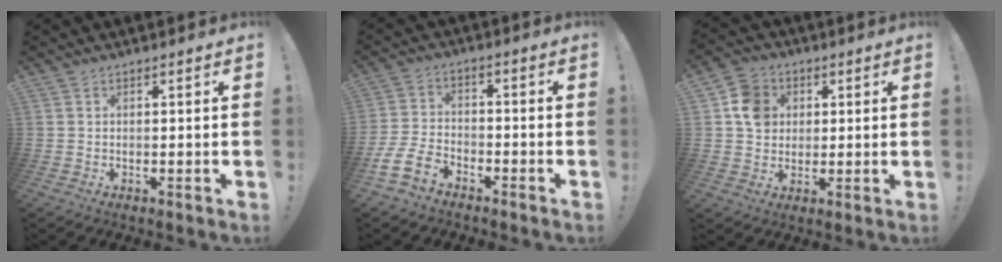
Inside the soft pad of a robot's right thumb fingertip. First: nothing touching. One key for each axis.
{"total": 9.9, "fx": -6.6, "fy": 5.6, "fz": 4.8, "tx": -0.104, "ty": 0.030, "tz": -0.121}
{"total": 9.9, "fx": 2.3, "fy": 8.8, "fz": 3.8, "tx": -0.046, "ty": 0.003, "tz": 0.049}